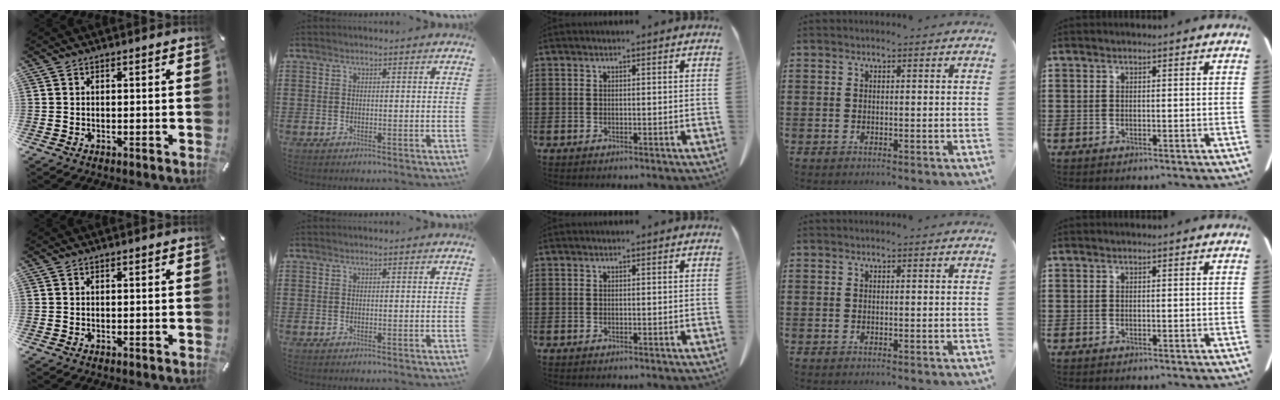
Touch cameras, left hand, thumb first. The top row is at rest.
{}